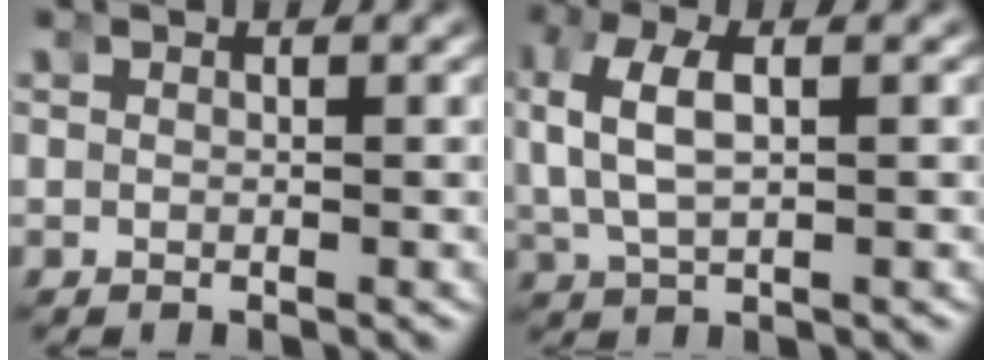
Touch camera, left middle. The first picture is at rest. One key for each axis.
{"total": 4.3, "fx": 0.6, "fy": 2.2, "fz": 3.6, "tx": -0.097, "ty": 0.001, "tz": 0.019}